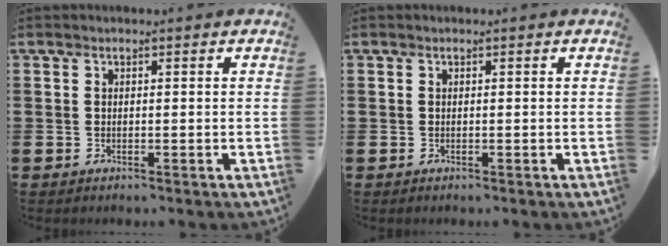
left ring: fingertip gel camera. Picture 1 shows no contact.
{"total": 0.0}